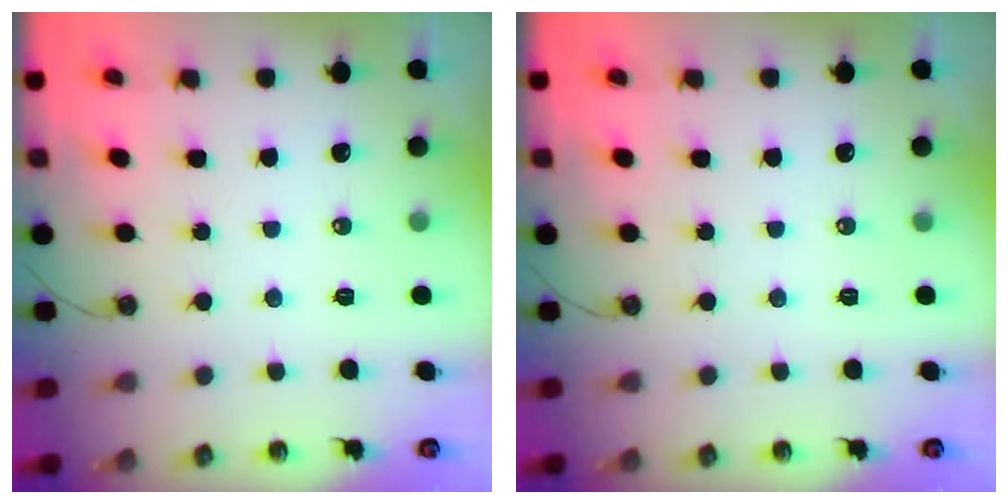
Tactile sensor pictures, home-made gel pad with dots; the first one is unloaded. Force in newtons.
{"total": 0.0}